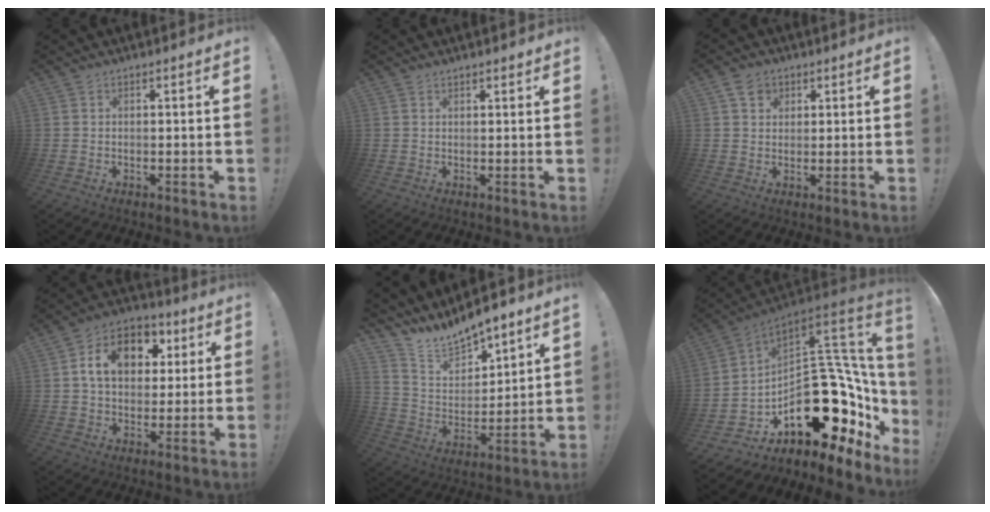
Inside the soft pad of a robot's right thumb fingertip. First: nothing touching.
{"total": 1.2, "force": [1.1, 0.3, 0.3], "torque": [0.009, -0.009, 0.018]}
{"total": 4.7, "force": [2.2, 3.7, 1.7], "torque": [-0.027, -0.002, 0.041]}
{"total": 14.3, "force": [4.2, 10.4, 8.9], "torque": [-0.130, -0.005, 0.078]}
{"total": 10.3, "force": [10.0, 1.9, 0.7], "torque": [-0.043, -0.097, 0.186]}
{"total": 27.8, "force": [-5.1, 16.5, 21.9], "torque": [-0.306, -0.013, -0.039]}